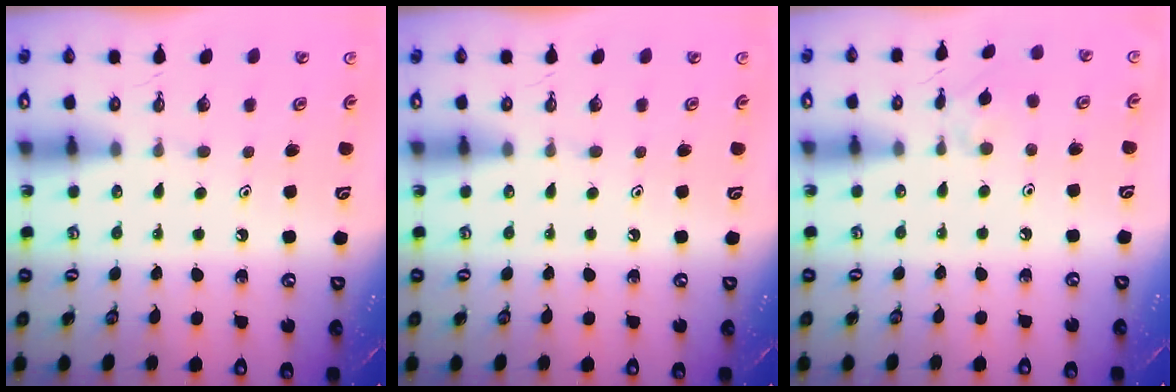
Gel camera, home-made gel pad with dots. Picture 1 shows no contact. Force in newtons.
{"total": 0.0}
{"total": 2.4, "press": 2.4, "slide": 0.5}